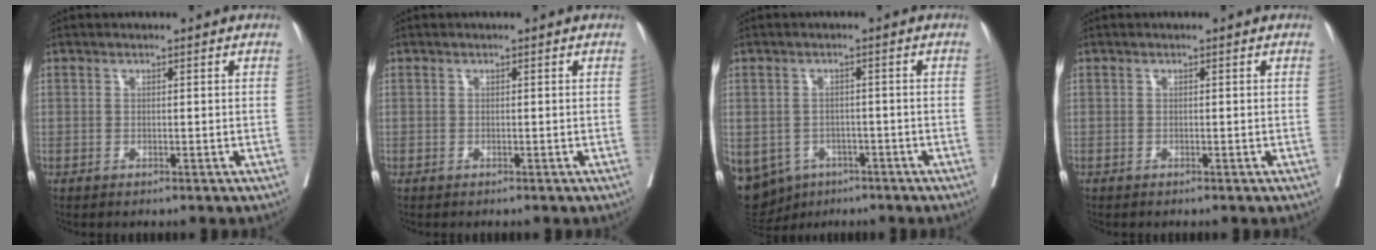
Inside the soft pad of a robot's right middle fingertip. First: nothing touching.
{"total": 0.0}
{"total": 17.9, "force": [-8.1, 14.4, 6.9], "torque": [-0.226, -0.003, -0.103]}
{"total": 0.0}